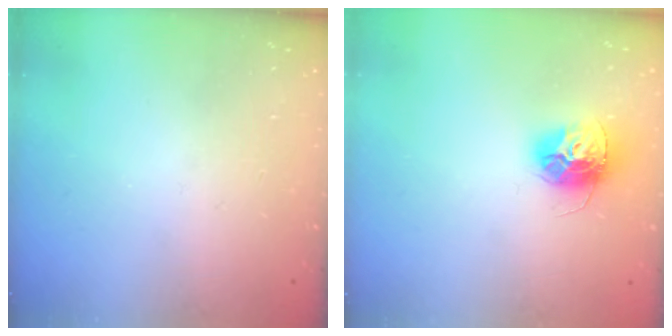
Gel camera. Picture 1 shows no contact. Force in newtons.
{"total": 14.0, "press": 13.9, "slide": 1.1}